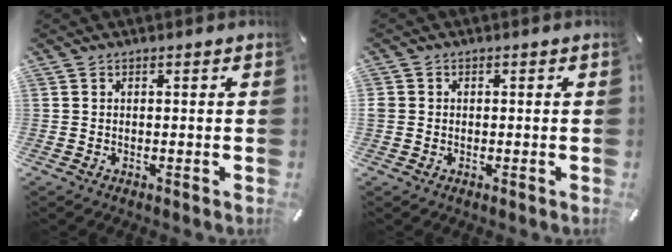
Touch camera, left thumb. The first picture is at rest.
{"total": 1.3, "force": [0.0, 1.2, 0.4], "torque": [-0.007, 0.005, -0.002]}